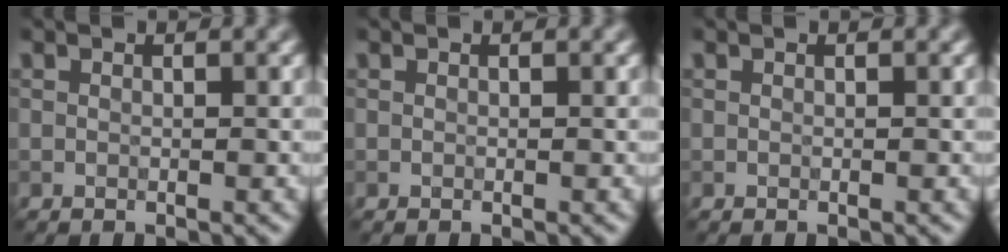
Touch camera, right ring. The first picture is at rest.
{"total": 0.0}
{"total": 0.0}